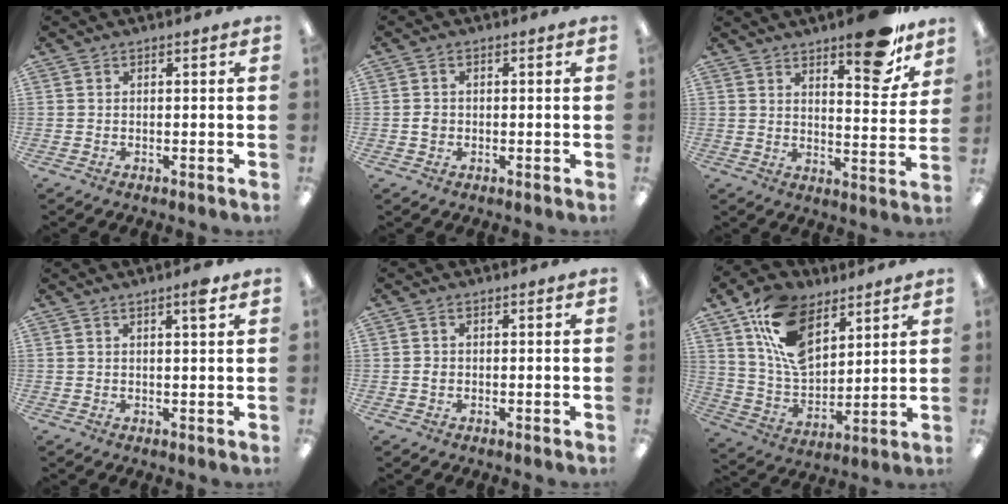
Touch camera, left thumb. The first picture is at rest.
{"total": 1.7, "force": [-0.2, 1.4, 1.0], "torque": [-0.019, 0.005, -0.006]}
{"total": 13.7, "force": [10.0, 4.6, 8.2], "torque": [-0.089, -0.069, 0.164]}
{"total": 3.5, "force": [2.2, 0.5, 2.7], "torque": [-0.034, -0.007, 0.030]}
{"total": 1.1, "force": [-0.1, 0.9, 0.7], "torque": [-0.013, 0.004, -0.004]}
{"total": 16.5, "force": [9.0, 10.0, 9.7], "torque": [-0.190, -0.026, 0.170]}